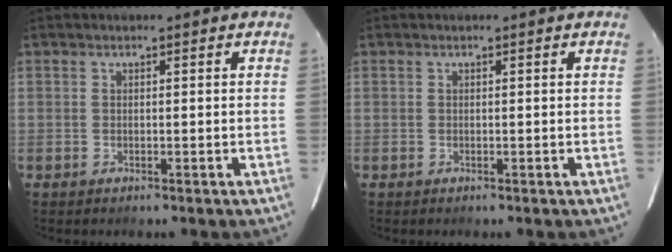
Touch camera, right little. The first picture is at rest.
{"total": 0.0}